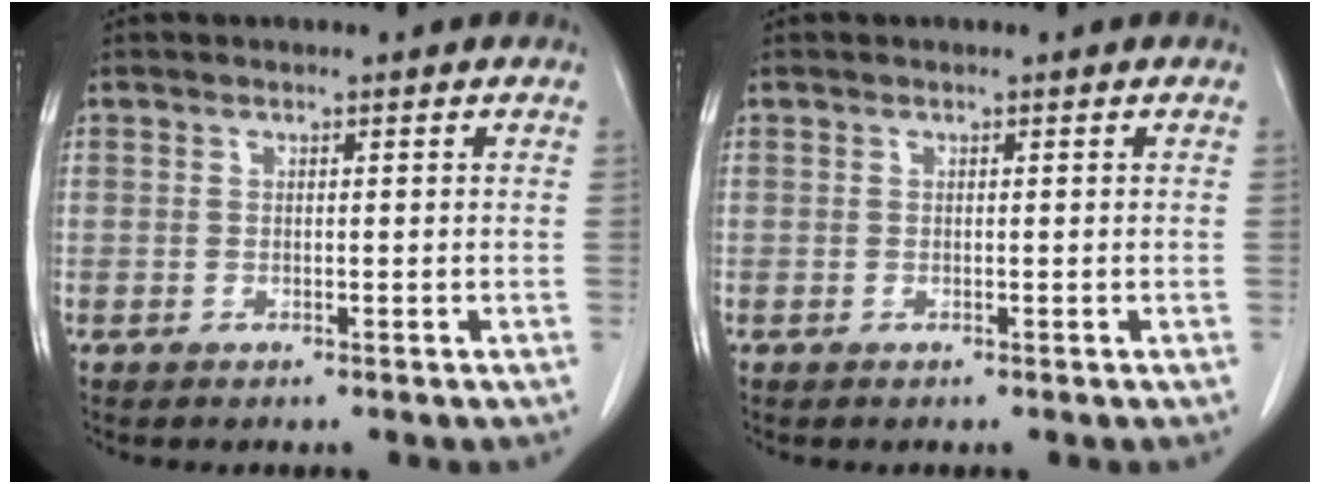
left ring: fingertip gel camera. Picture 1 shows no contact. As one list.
[{"total": 0.0}]